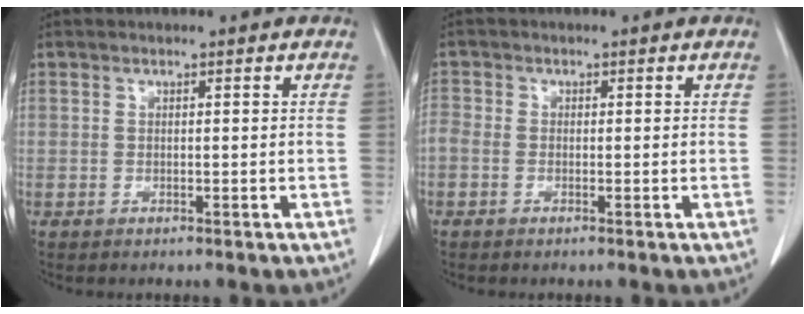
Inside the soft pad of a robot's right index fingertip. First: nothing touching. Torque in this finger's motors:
{"motor_torque": [0.97, -0.12, 0.42, 0.13]}